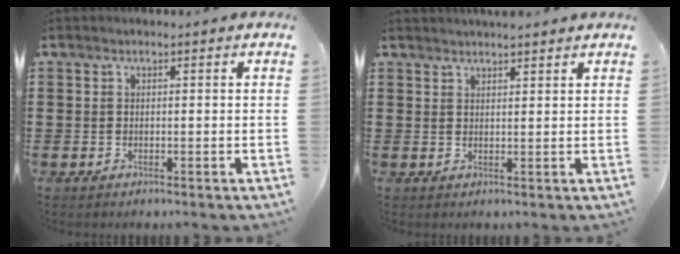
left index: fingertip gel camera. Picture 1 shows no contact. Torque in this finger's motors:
{"motor_torque": [0.75, -0.10, 0.26, 0.08]}